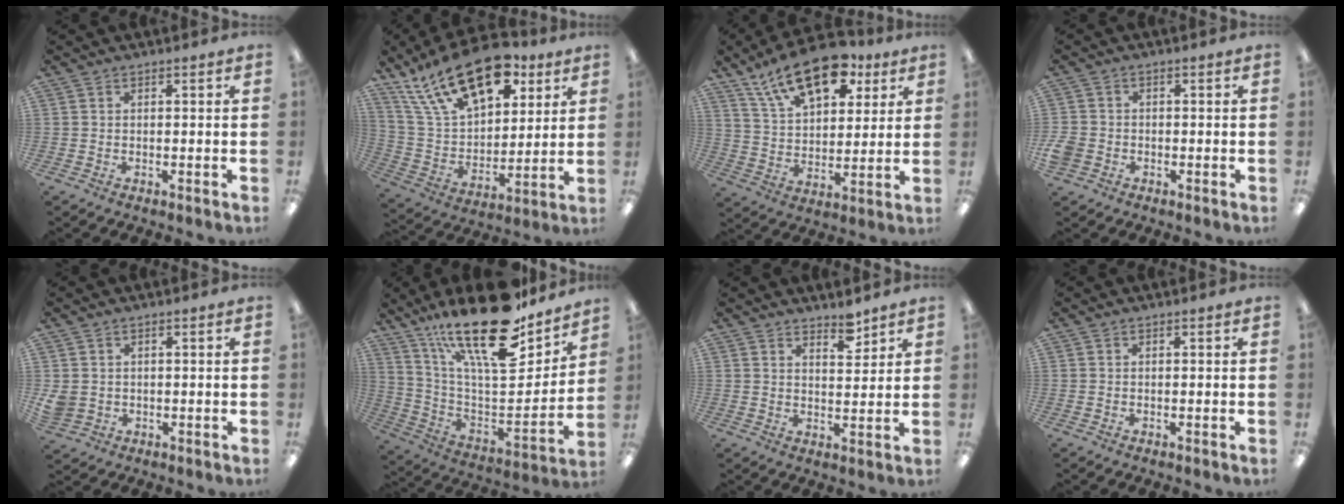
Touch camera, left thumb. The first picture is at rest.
{"total": 23.8, "force": [14.7, 12.2, 14.2], "torque": [-0.246, -0.075, 0.260]}
{"total": 18.7, "force": [12.2, 9.4, 10.7], "torque": [-0.170, -0.056, 0.215]}
{"total": 3.5, "force": [-1.3, 2.9, 1.4], "torque": [-0.026, 0.007, -0.025]}
{"total": 3.3, "force": [0.5, 3.0, 1.1], "torque": [-0.022, -0.001, 0.008]}
{"total": 26.6, "force": [18.2, 9.4, 17.0], "torque": [-0.287, -0.117, 0.310]}
{"total": 4.9, "force": [4.4, 1.6, 1.5], "torque": [0.001, -0.036, 0.073]}
{"total": 0.0}